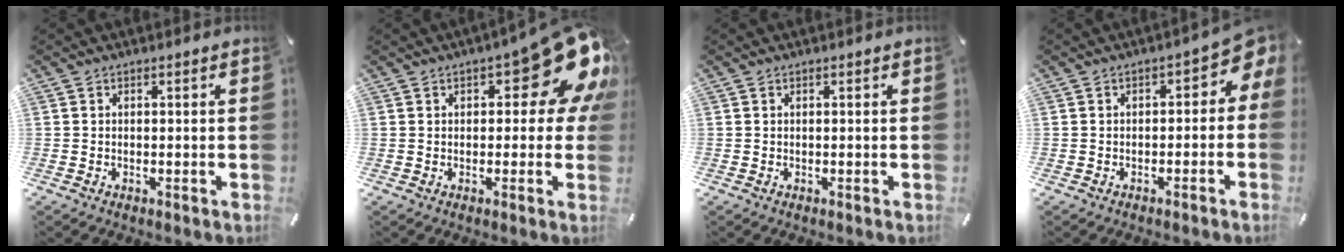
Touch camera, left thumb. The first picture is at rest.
{"total": 16.8, "force": [7.2, 7.0, 13.5], "torque": [-0.167, -0.049, 0.119]}
{"total": 0.0}
{"total": 5.0, "force": [0.4, 3.2, 3.9], "torque": [-0.047, -0.012, -0.003]}